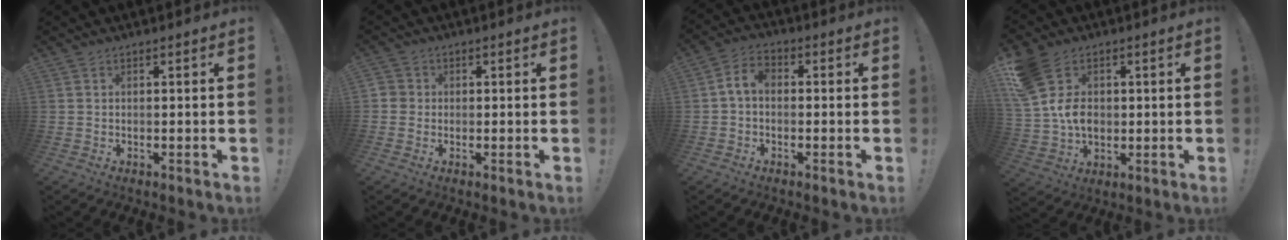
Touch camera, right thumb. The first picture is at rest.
{"total": 2.8, "force": [-0.2, 2.6, 0.8], "torque": [-0.011, 0.004, -0.004]}
{"total": 5.5, "force": [-0.4, 3.5, 4.3], "torque": [-0.092, 0.014, -0.009]}
{"total": 12.7, "force": [2.2, 10.1, 7.4], "torque": [-0.142, -0.011, 0.047]}